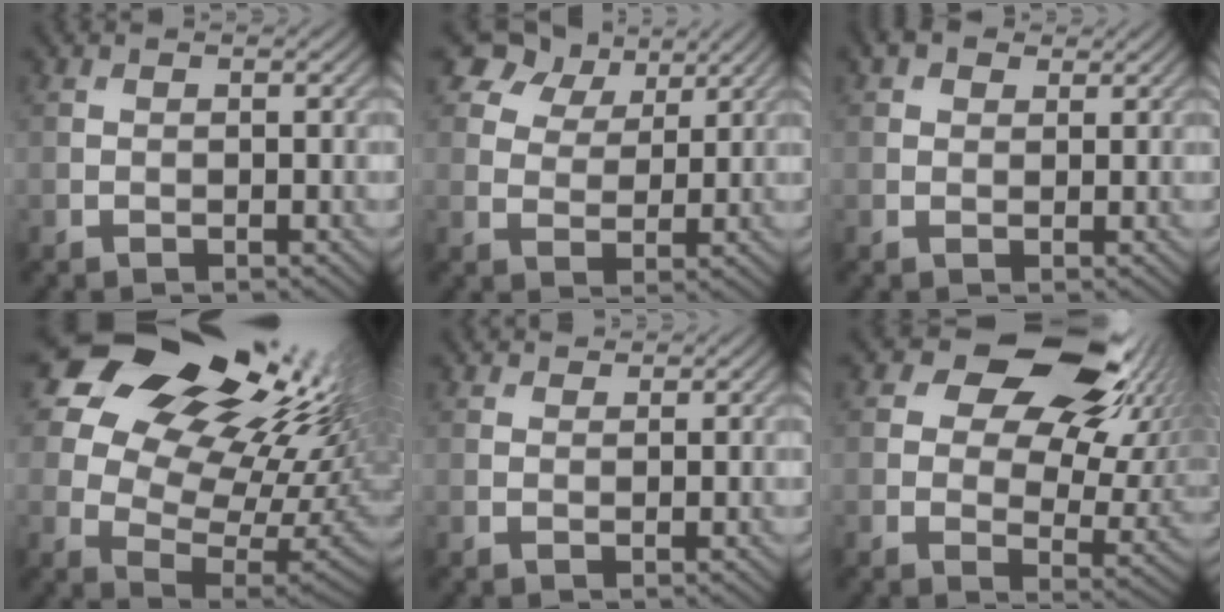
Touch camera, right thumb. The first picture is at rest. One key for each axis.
{"total": 7.2, "fx": 5.0, "fy": 4.2, "fz": 3.0, "tx": -0.062, "ty": 0.005, "tz": 0.096}
{"total": 2.4, "fx": 1.5, "fy": 1.6, "fz": 1.0, "tx": -0.021, "ty": 0.006, "tz": 0.025}
{"total": 21.0, "fx": 13.1, "fy": 12.1, "fz": 11.1, "tx": -0.228, "ty": 0.049, "tz": 0.212}
{"total": 1.6, "fx": 1.5, "fy": 0.5, "fz": 0.3, "tx": -0.012, "ty": 0.000, "tz": 0.029}
{"total": 15.0, "fx": 7.2, "fy": 8.8, "fz": 9.8, "tx": -0.141, "ty": -0.002, "tz": 0.106}